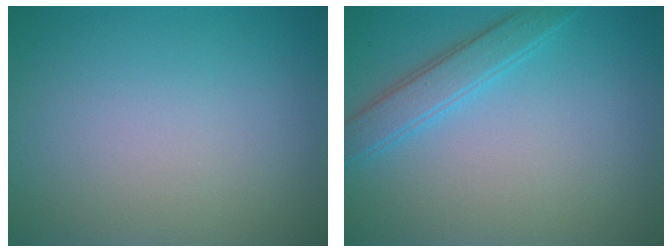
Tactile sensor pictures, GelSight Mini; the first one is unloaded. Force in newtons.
{"total": 2.8, "press": 2.8, "slide": 0.1}